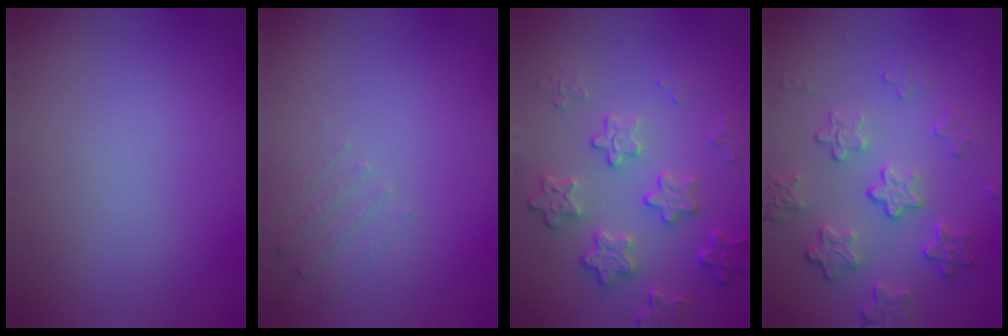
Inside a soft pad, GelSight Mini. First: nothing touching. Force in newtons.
{"total": 1.3, "press": 1.3, "slide": 0.4}
{"total": 4.0, "press": 3.5, "slide": 2.0}
{"total": 4.4, "press": 3.2, "slide": 3.0}